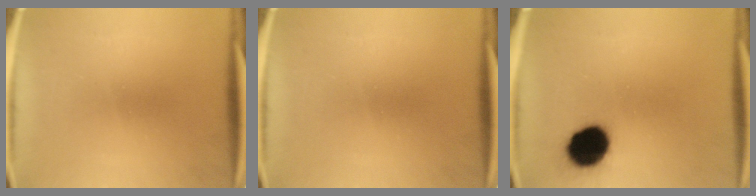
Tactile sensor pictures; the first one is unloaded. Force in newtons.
{"total": 0.0}
{"total": 12.9}